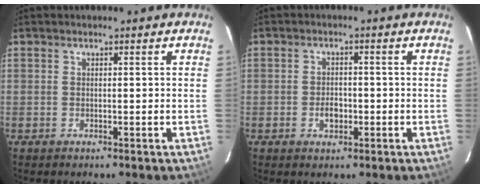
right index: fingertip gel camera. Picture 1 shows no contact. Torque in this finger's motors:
{"motor_torque": [0.58, 0.18, 0.18, 0.01]}